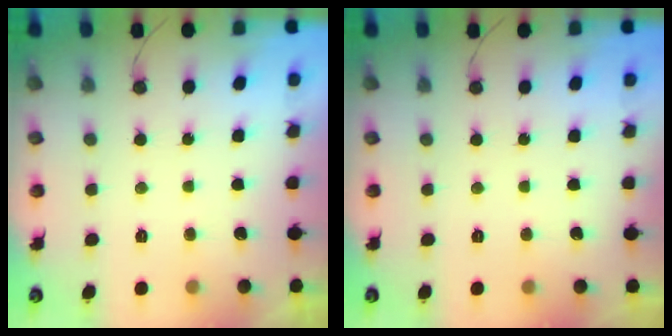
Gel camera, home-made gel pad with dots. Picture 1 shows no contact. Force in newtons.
{"total": 0.0}